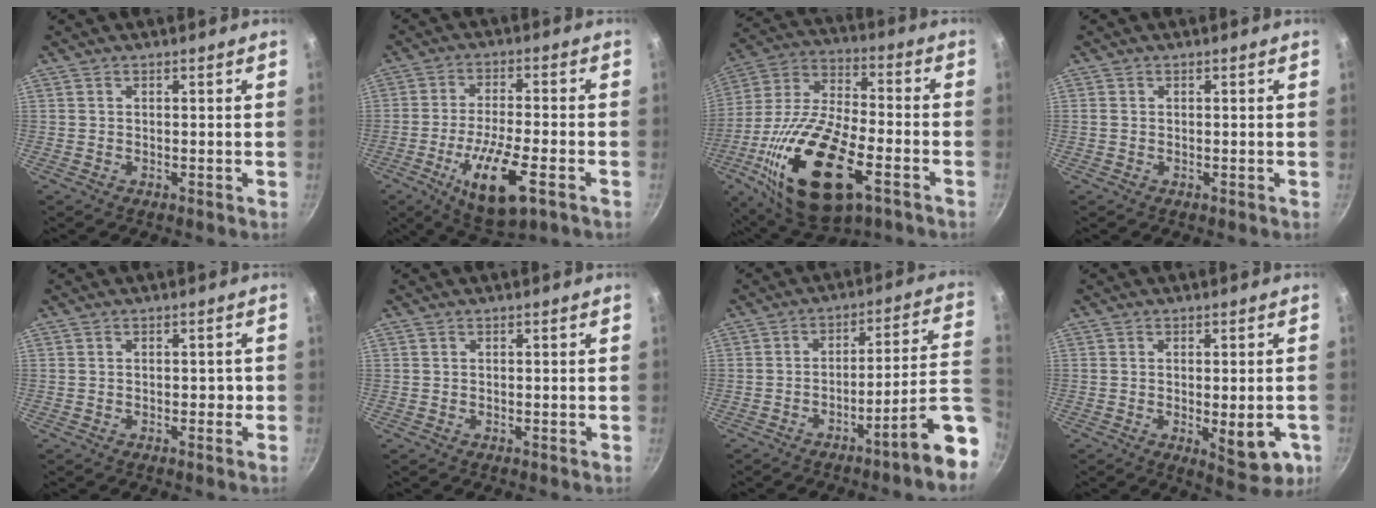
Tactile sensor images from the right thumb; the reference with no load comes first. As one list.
[{"total": 13.9, "force": [-5.6, 4.2, 11.9], "torque": [-0.212, 0.010, -0.094]}, {"total": 26.2, "force": [-9.9, 11.8, 21.3], "torque": [-0.401, 0.021, -0.177]}, {"total": 0.6, "force": [0.0, 0.5, 0.3], "torque": [-0.005, 0.002, -0.002]}, {"total": 1.6, "force": [-0.6, 0.9, 1.2], "torque": [-0.003, 0.013, -0.008]}, {"total": 0.0}, {"total": 13.4, "force": [-5.5, 1.4, 12.1], "torque": [-0.151, 0.047, -0.080]}, {"total": 8.7, "force": [-2.1, 3.3, 7.7], "torque": [-0.084, -0.007, -0.019]}]